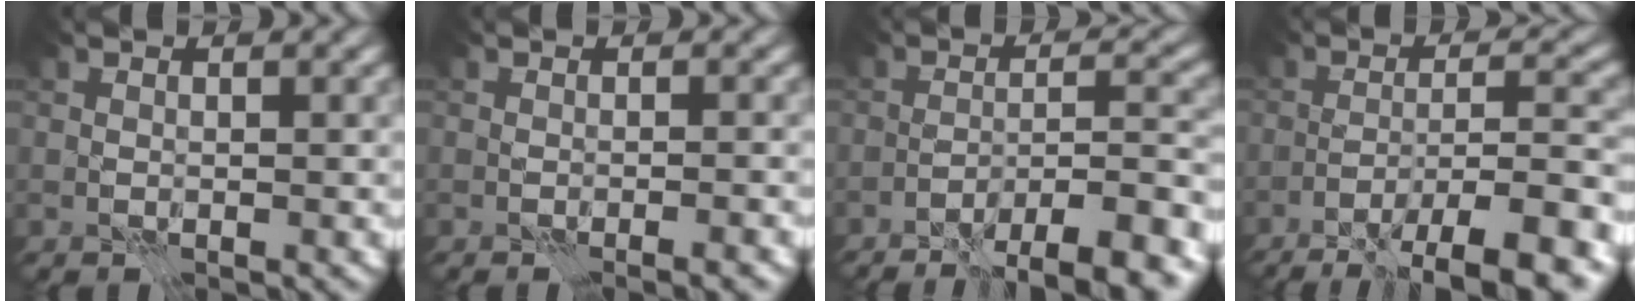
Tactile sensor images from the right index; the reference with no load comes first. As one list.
[{"total": 1.2, "force": [-0.8, -0.1, 0.9], "torque": [-0.004, 0.001, -0.012]}, {"total": 8.6, "force": [-6.7, 1.1, 5.3], "torque": [-0.061, 0.011, -0.096]}, {"total": 9.1, "force": [-6.3, 1.1, 6.5], "torque": [-0.087, 0.014, -0.096]}]